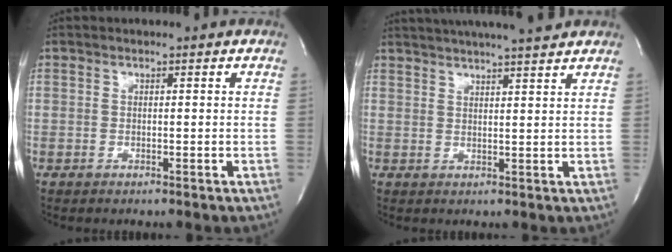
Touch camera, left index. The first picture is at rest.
{"total": 13.0, "force": [11.6, 0.3, 5.9], "torque": [-0.104, 0.020, 0.160]}